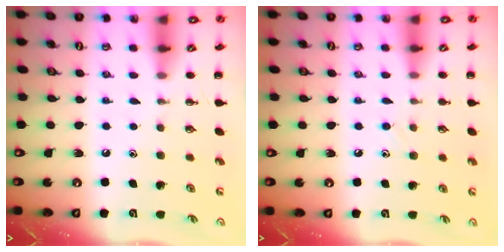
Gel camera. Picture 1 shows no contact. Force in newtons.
{"total": 6.5, "press": 6.1, "slide": 2.2}